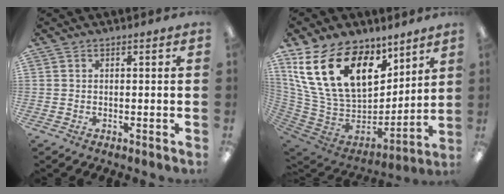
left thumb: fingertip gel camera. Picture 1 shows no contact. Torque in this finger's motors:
{"motor_torque": [0.43, 1.48, 1.18, -1.59, 0.29]}